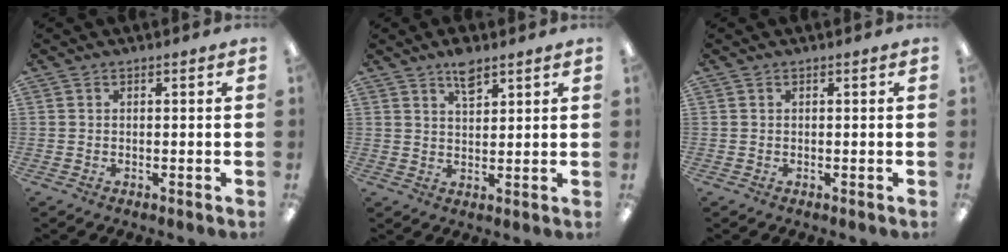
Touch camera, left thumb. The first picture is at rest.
{"total": 5.5, "force": [4.0, 2.3, 3.0], "torque": [-0.043, -0.017, 0.068]}
{"total": 0.0}